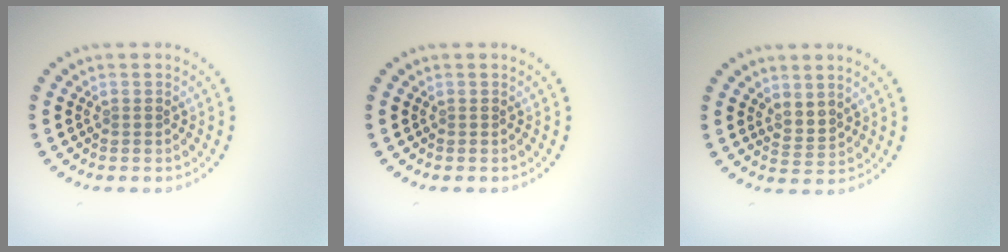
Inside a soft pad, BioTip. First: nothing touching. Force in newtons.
{"total": 0.0}
{"total": 1.7, "press": 1.3, "slide": 1.1}